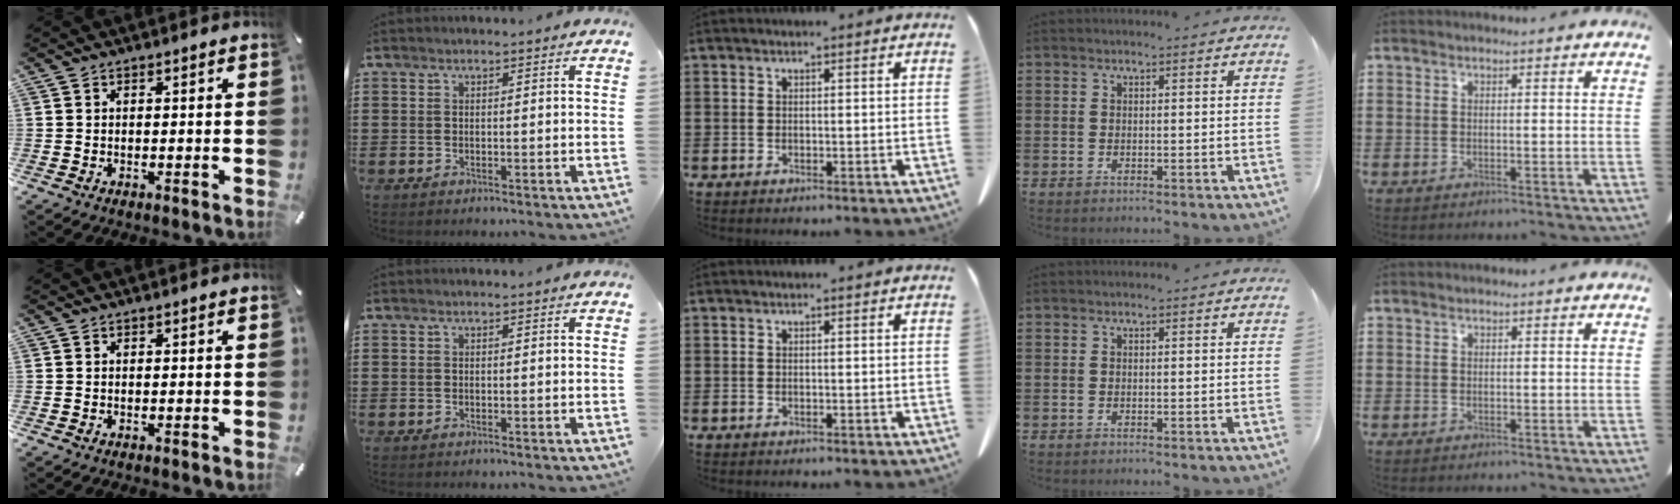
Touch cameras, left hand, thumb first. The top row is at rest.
{}